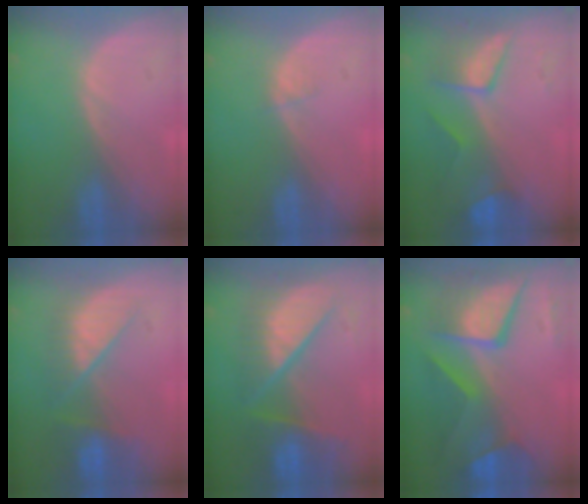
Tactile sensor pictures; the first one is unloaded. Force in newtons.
{"total": 0.8, "press": 0.7, "slide": 0.4}
{"total": 7.4, "press": 6.7, "slide": 3.3}
{"total": 7.3, "press": 7.2, "slide": 1.0}
{"total": 10.4, "press": 10.3, "slide": 1.3}
{"total": 11.3, "press": 11.3, "slide": 1.2}